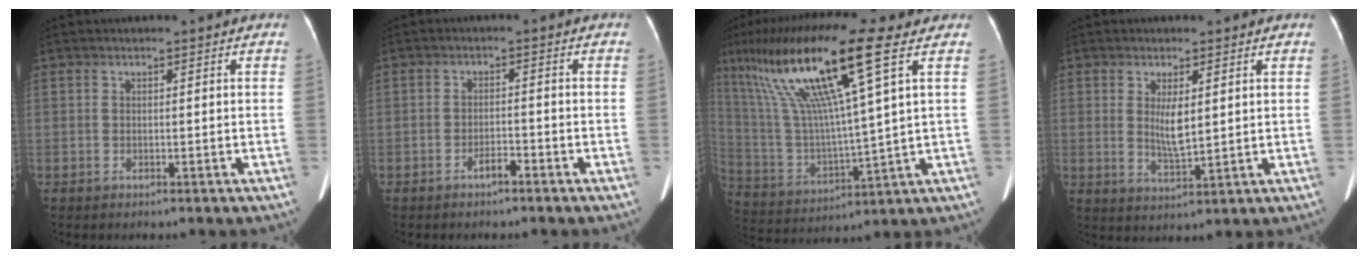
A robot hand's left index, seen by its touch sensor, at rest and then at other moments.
{"total": 1.9, "force": [-1.5, 0.4, 1.1], "torque": [-0.019, 0.001, -0.027]}
{"total": 18.6, "force": [9.2, -0.1, 16.2], "torque": [-0.332, 0.017, 0.168]}
{"total": 4.0, "force": [1.1, 1.0, 3.8], "torque": [-0.075, -0.012, 0.026]}